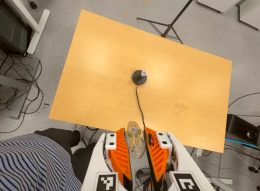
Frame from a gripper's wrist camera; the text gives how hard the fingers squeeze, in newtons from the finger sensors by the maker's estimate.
{"total": 19.0, "left": 22.4, "right": 15.6}